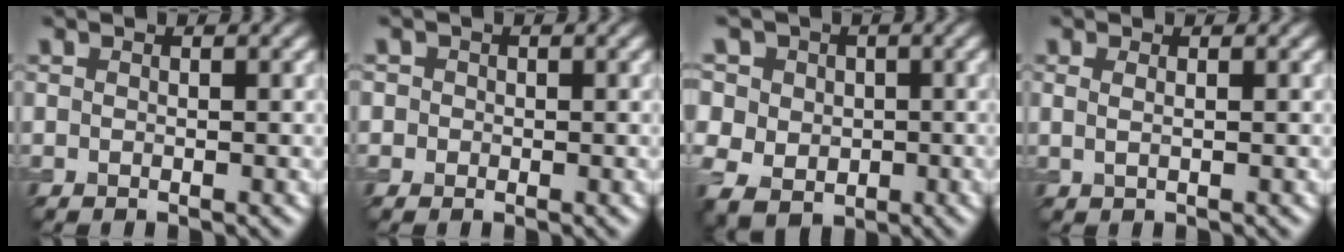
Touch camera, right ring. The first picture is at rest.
{"total": 1.0, "force": [0.1, 0.9, 0.1], "torque": [0.010, 0.000, -0.008]}
{"total": 10.0, "force": [2.7, 8.7, 4.2], "torque": [-0.108, 0.026, 0.027]}
{"total": 1.0, "force": [0.3, 0.4, 0.9], "torque": [-0.016, -0.001, 0.002]}